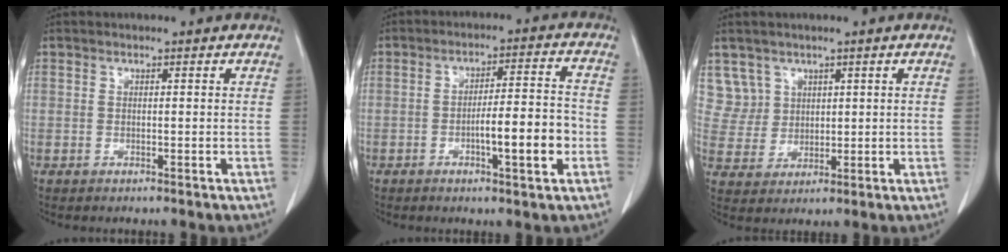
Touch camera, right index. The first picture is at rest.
{"total": 8.6, "force": [-2.7, 1.0, 8.1], "torque": [-0.125, 0.009, -0.041]}
{"total": 5.4, "force": [3.1, 4.5, -0.5], "torque": [0.020, 0.005, 0.067]}